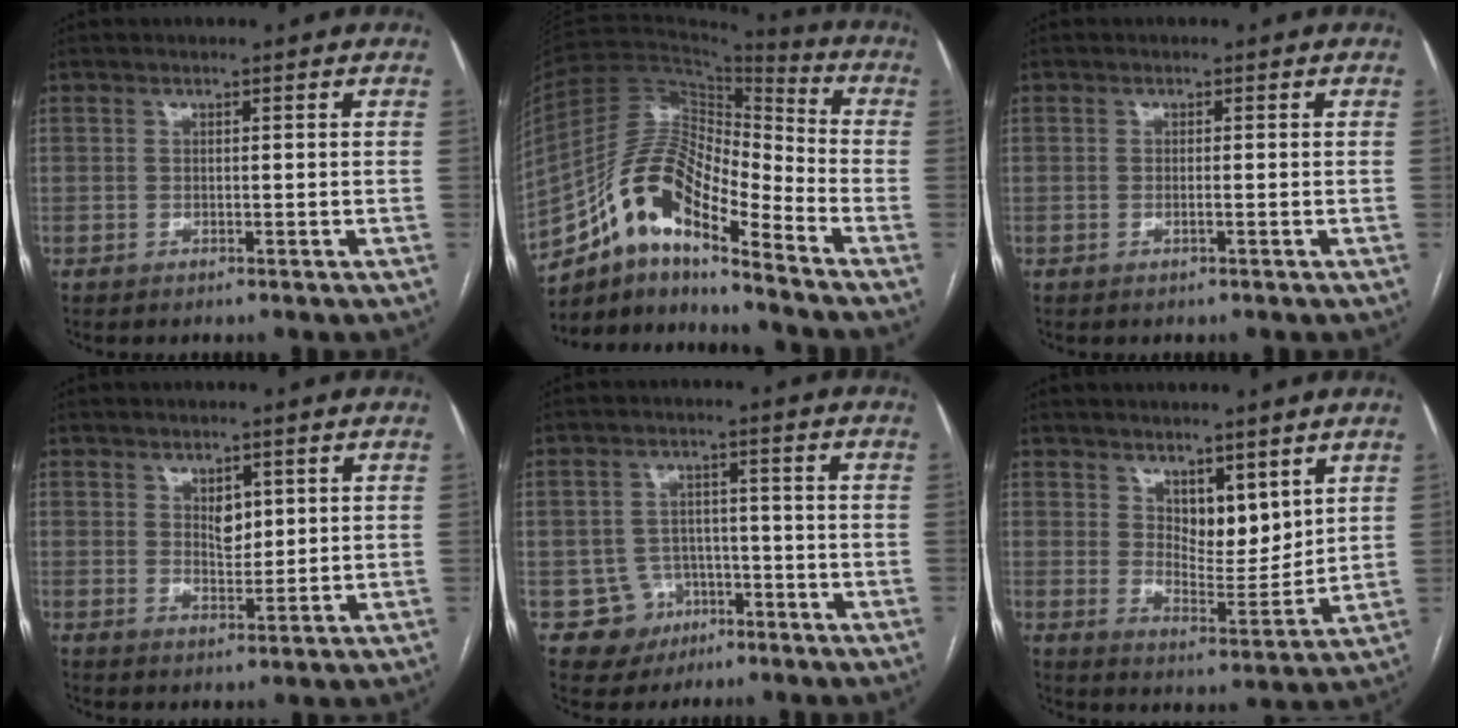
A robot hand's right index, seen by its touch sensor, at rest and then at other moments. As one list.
[{"total": 15.4, "force": [-9.9, 3.9, 11.1], "torque": [-0.207, 0.032, -0.172]}, {"total": 0.7, "force": [-0.3, 0.0, 0.7], "torque": [-0.015, 0.000, -0.003]}, {"total": 3.1, "force": [1.3, 1.8, 2.2], "torque": [-0.034, -0.003, 0.024]}, {"total": 6.1, "force": [-2.5, 5.5, 0.2], "torque": [0.006, 0.015, -0.030]}, {"total": 7.4, "force": [4.4, 3.4, 4.9], "torque": [-0.079, -0.012, 0.085]}]